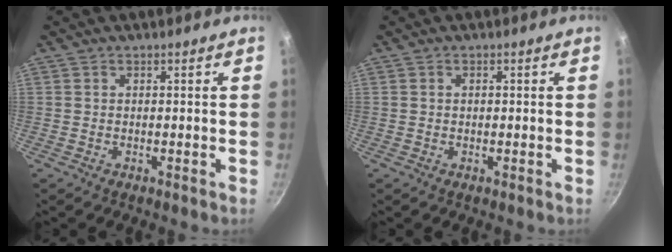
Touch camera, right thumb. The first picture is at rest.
{"total": 0.6, "force": [0.0, 0.5, 0.3], "torque": [-0.004, 0.004, 0.001]}